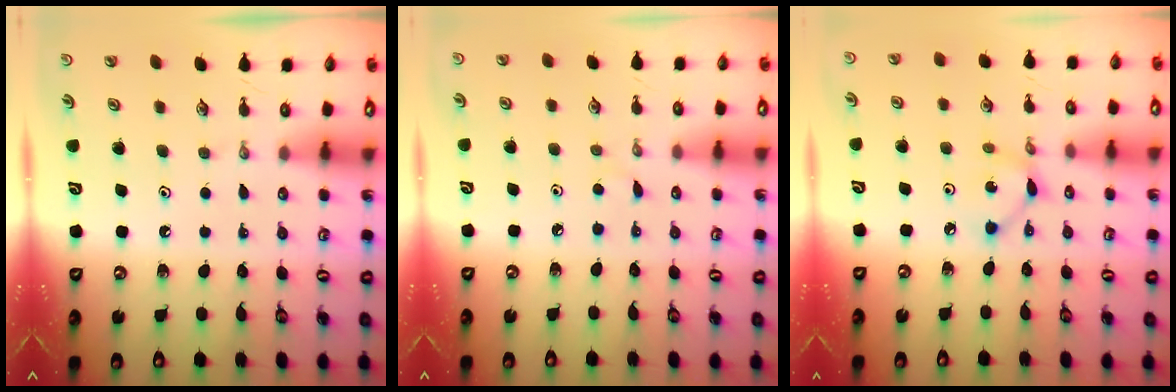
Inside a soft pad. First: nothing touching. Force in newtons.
{"total": 2.1, "press": 2.1, "slide": 0.3}
{"total": 3.8, "press": 3.8, "slide": 0.2}